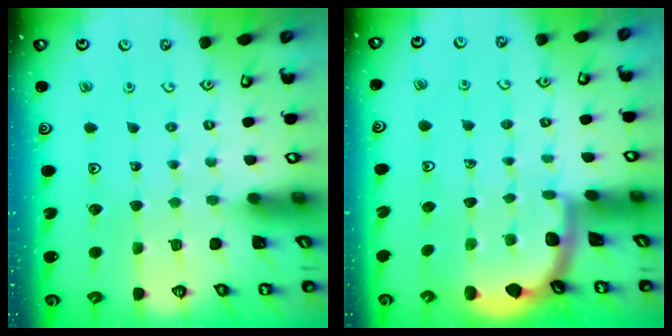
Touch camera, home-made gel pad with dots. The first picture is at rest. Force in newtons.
{"total": 1.9, "press": 1.9, "slide": 0.0}